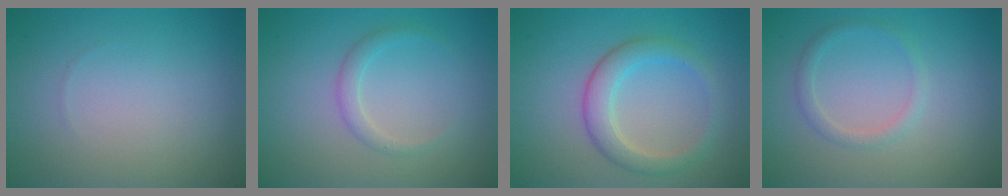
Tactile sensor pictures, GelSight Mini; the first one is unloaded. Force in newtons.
{"total": 1.5, "press": 1.5, "slide": 0.2}
{"total": 3.3, "press": 3.3, "slide": 0.1}
{"total": 1.4, "press": 1.4, "slide": 0.1}